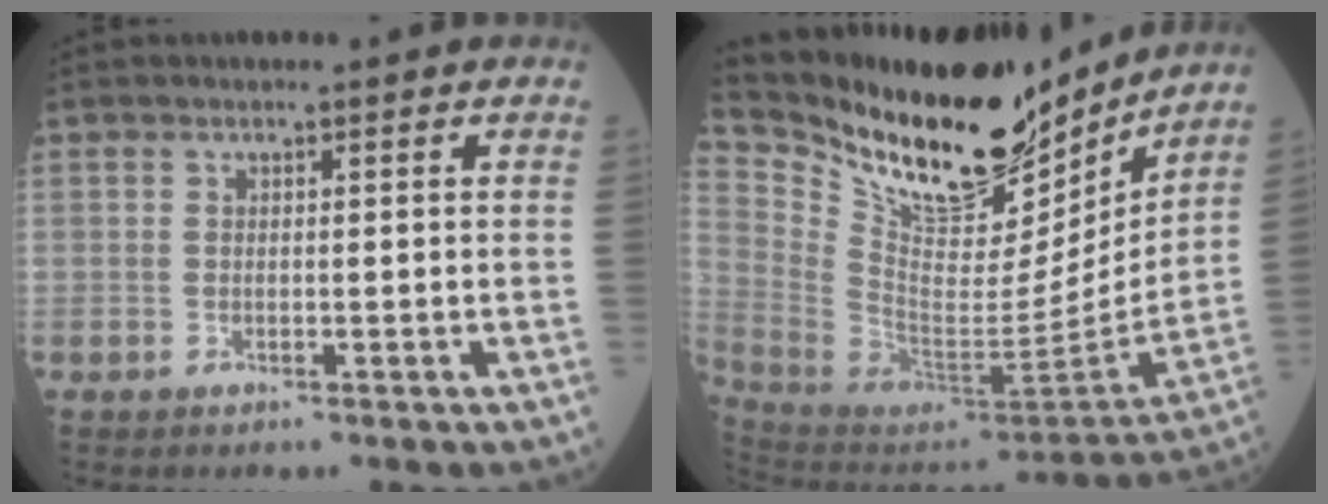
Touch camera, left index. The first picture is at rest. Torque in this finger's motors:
{"motor_torque": [0.43, -0.50, 0.71, 0.15]}